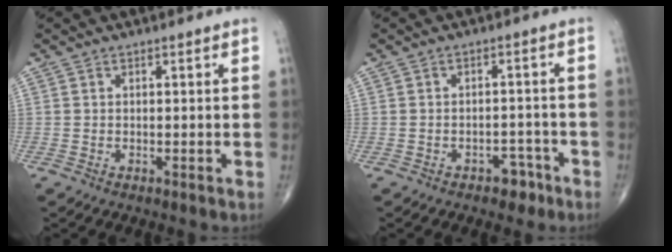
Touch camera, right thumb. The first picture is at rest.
{"total": 3.8, "force": [-2.4, 2.3, 1.7], "torque": [-0.007, 0.023, -0.030]}